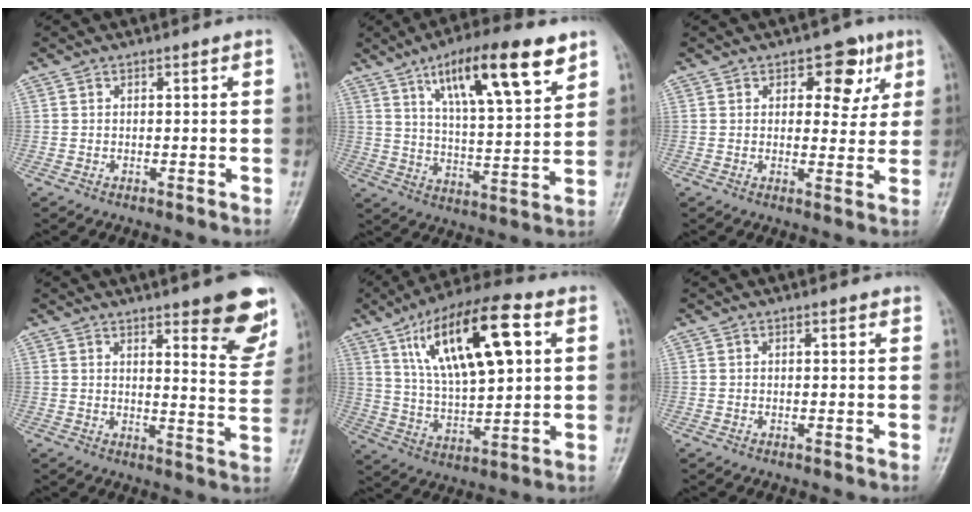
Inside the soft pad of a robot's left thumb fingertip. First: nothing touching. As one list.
[{"total": 17.7, "force": [9.9, 4.8, 13.9], "torque": [-0.204, -0.037, 0.164]}, {"total": 7.0, "force": [3.2, 4.4, 4.3], "torque": [-0.015, -0.011, 0.035]}, {"total": 13.0, "force": [7.7, 3.2, 9.9], "torque": [-0.086, -0.047, 0.101]}, {"total": 19.9, "force": [7.5, 7.5, 16.8], "torque": [-0.270, -0.010, 0.131]}, {"total": 1.1, "force": [0.8, 0.3, 0.7], "torque": [-0.007, -0.001, 0.009]}]